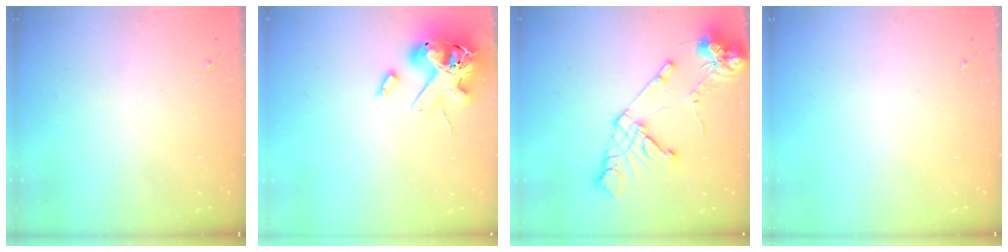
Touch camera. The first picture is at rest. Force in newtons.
{"total": 16.4, "press": 16.2, "slide": 2.7}
{"total": 15.5, "press": 15.3, "slide": 2.3}
{"total": 0.0}